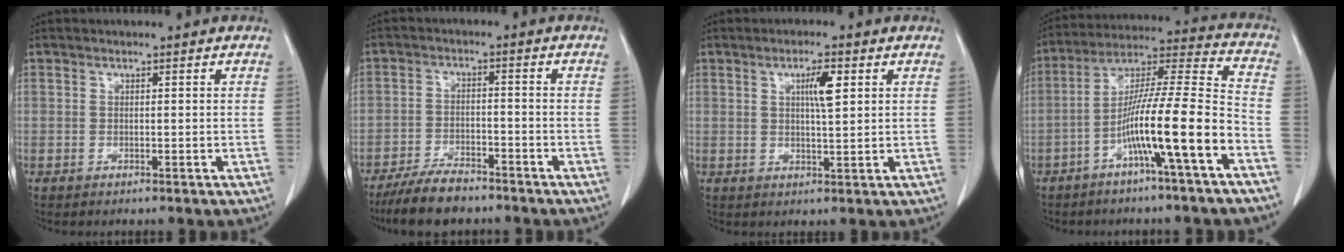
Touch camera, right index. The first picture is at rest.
{"total": 7.9, "force": [-6.8, 2.0, 3.6], "torque": [-0.064, -0.017, -0.120]}
{"total": 4.2, "force": [1.5, 0.6, 3.9], "torque": [-0.067, 0.001, 0.025]}
{"total": 14.5, "force": [-6.2, -0.6, 13.1], "torque": [-0.230, 0.013, -0.110]}